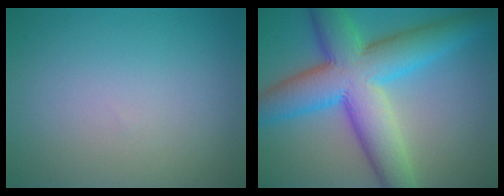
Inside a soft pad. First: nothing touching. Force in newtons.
{"total": 11.1, "press": 11.1, "slide": 0.2}